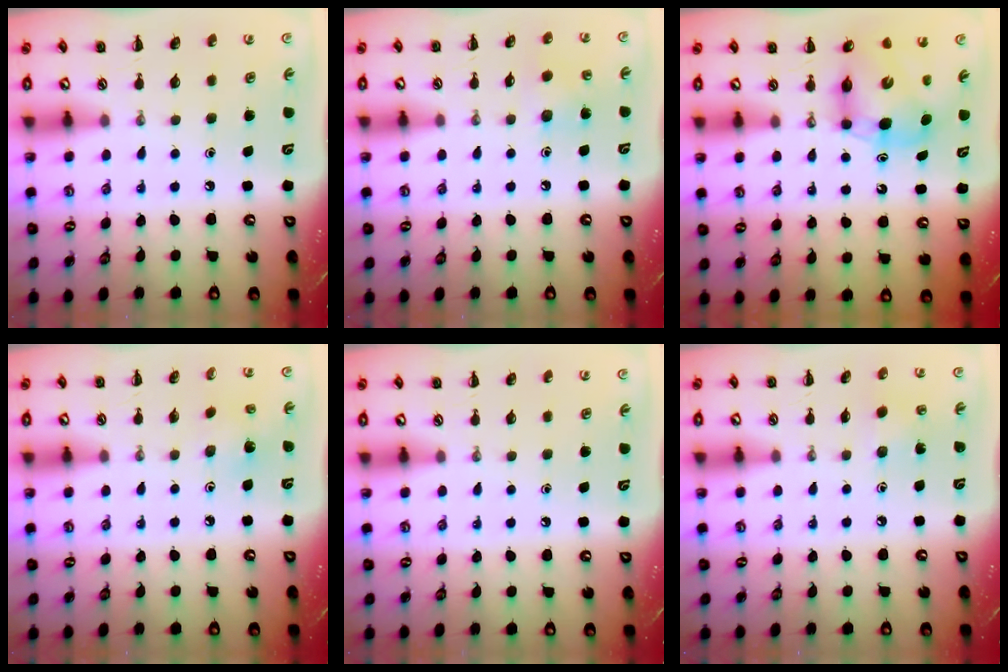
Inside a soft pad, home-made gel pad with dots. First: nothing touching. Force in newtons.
{"total": 6.4, "press": 6.3, "slide": 1.3}
{"total": 7.4, "press": 7.1, "slide": 2.2}
{"total": 2.0, "press": 1.9, "slide": 0.8}
{"total": 0.0}
{"total": 3.0, "press": 2.8, "slide": 0.9}